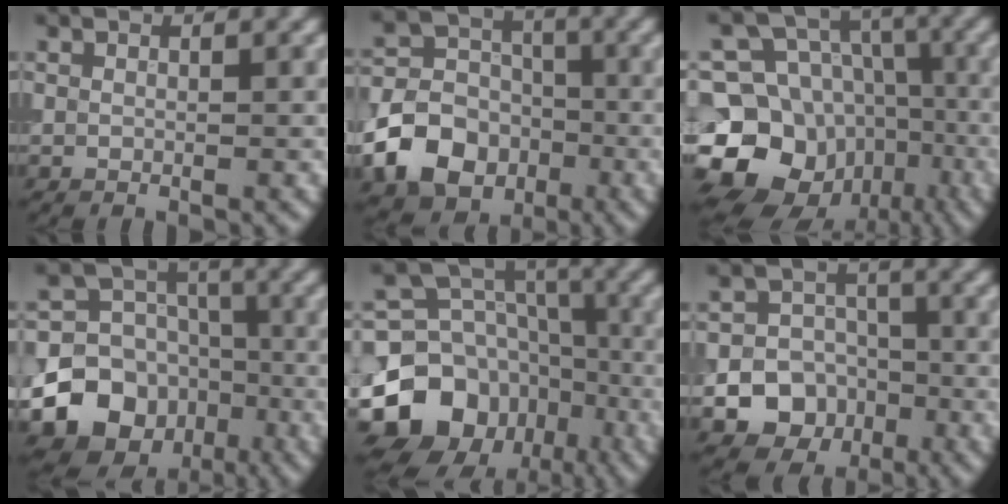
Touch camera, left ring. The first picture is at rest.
{"total": 8.7, "force": [-3.6, 6.9, 4.1], "torque": [-0.065, -0.007, -0.084]}
{"total": 14.9, "force": [-5.4, 12.4, 6.3], "torque": [-0.150, -0.010, -0.095]}
{"total": 18.1, "force": [-7.4, 15.9, 4.4], "torque": [-0.093, -0.056, -0.128]}
{"total": 13.0, "force": [-5.7, 10.3, 5.4], "torque": [-0.113, 0.014, -0.116]}
{"total": 11.2, "force": [-4.3, 10.1, 2.4], "torque": [-0.032, -0.034, -0.078]}